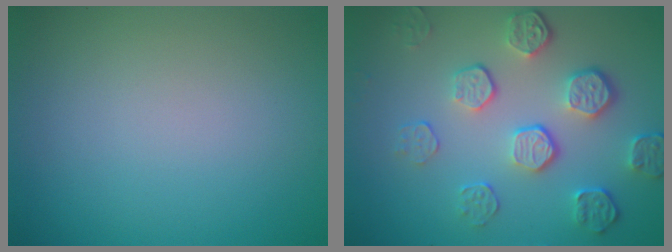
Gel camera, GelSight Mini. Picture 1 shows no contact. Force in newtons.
{"total": 5.2, "press": 3.7, "slide": 3.6}